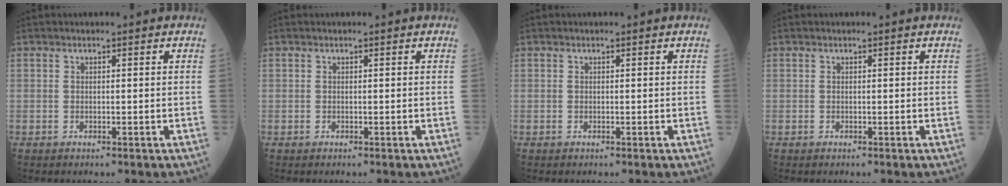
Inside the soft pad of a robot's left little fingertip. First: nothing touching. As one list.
[{"total": 0.0}, {"total": 0.0}, {"total": 0.0}]